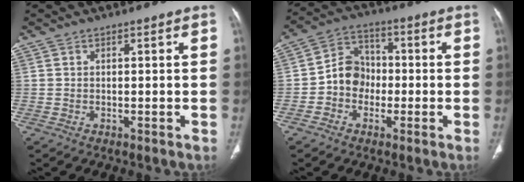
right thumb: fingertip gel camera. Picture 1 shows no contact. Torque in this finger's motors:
{"motor_torque": [0.06, -0.09, 0.75, -0.56, 0.16]}